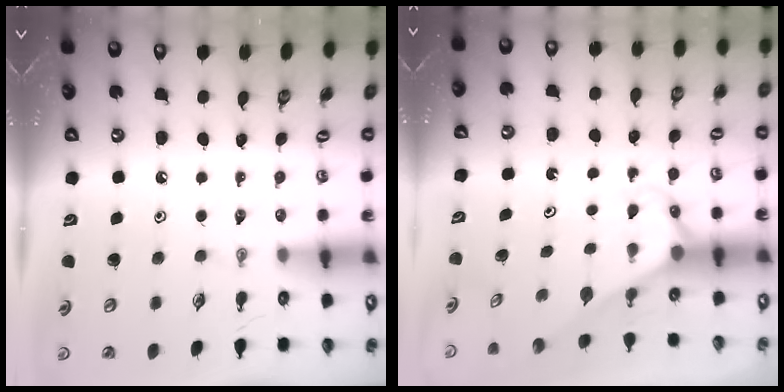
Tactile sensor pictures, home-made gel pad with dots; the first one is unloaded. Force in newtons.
{"total": 2.6, "press": 2.6, "slide": 0.1}